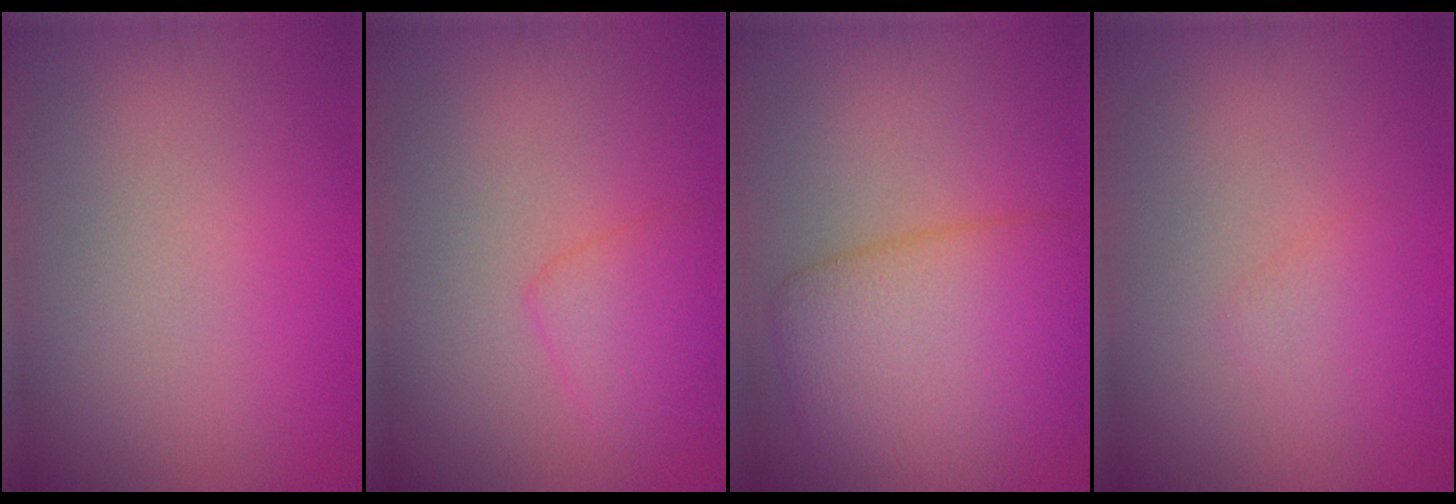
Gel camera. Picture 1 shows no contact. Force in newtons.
{"total": 2.5, "press": 2.4, "slide": 0.2}
{"total": 7.7, "press": 7.7, "slide": 0.2}
{"total": 1.2, "press": 1.1, "slide": 0.1}